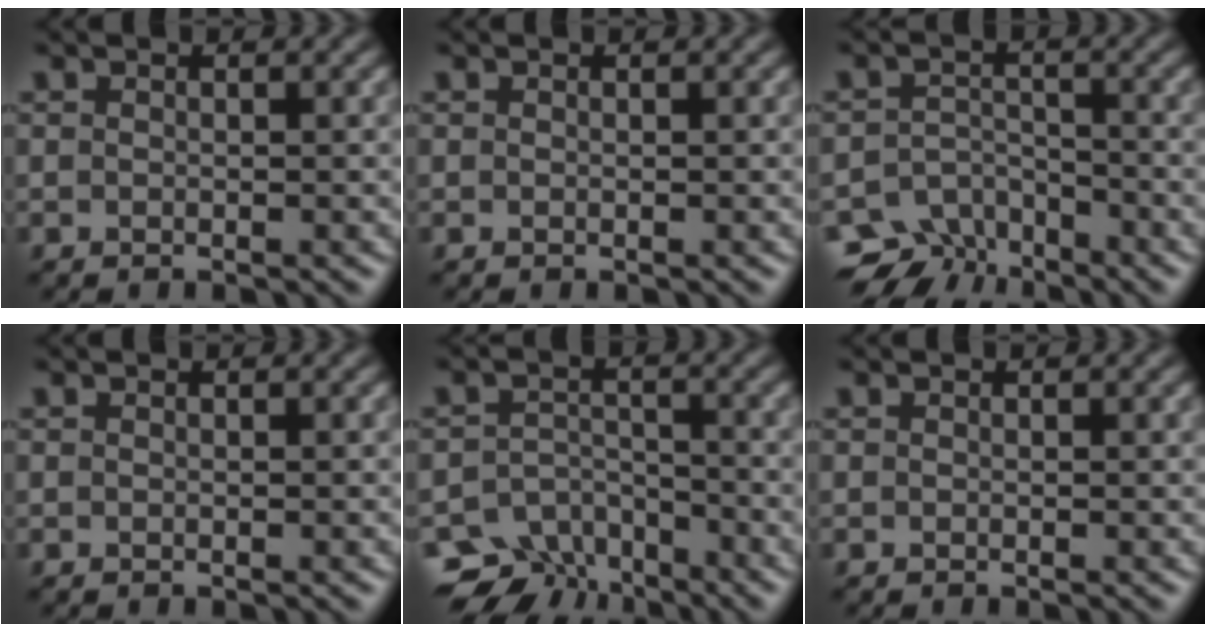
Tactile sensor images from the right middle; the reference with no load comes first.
{"total": 0.0}
{"total": 4.5, "force": [-3.9, 2.1, 0.6], "torque": [-0.001, -0.001, -0.069]}
{"total": 0.0}
{"total": 5.8, "force": [-4.9, 3.0, 0.9], "torque": [-0.006, -0.006, -0.079]}
{"total": 0.0}